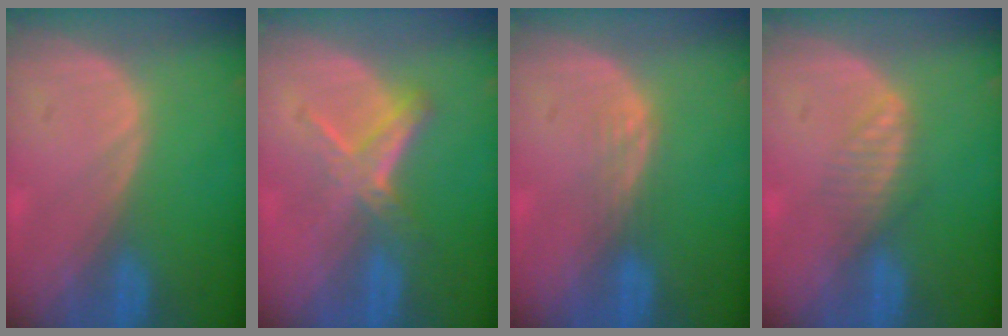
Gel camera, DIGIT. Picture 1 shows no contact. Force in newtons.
{"total": 5.0, "press": 4.9, "slide": 0.8}
{"total": 1.9, "press": 1.9, "slide": 0.3}
{"total": 2.7, "press": 2.7, "slide": 0.2}